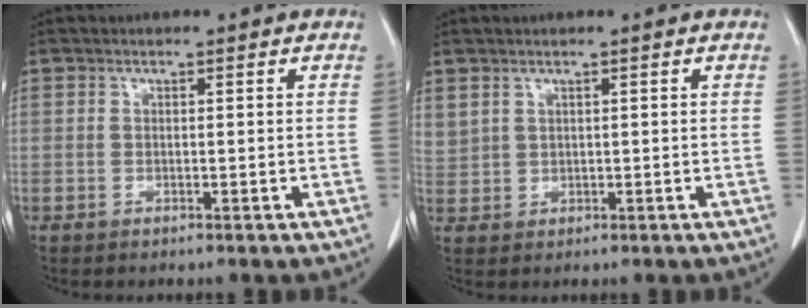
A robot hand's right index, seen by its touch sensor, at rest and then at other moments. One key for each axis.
{"total": 2.7, "fx": 1.8, "fy": 1.9, "fz": 0.8, "tx": -0.020, "ty": 0.009, "tz": 0.046}